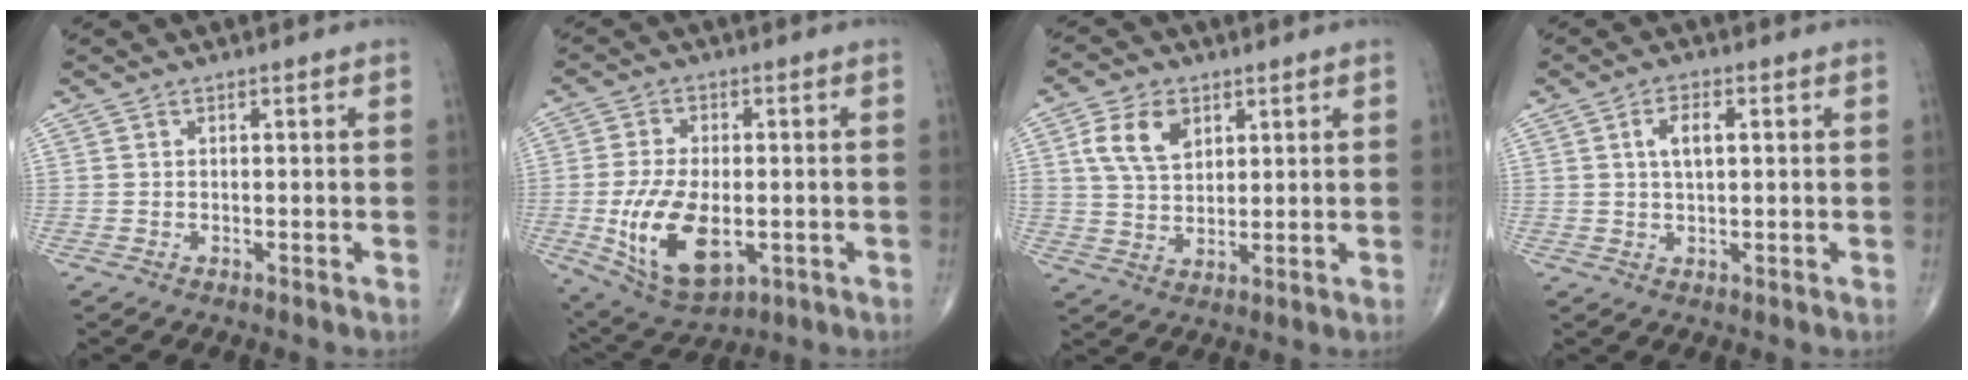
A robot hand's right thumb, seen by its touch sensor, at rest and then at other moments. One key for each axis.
{"total": 14.9, "fx": -3.0, "fy": 8.1, "fz": 12.1, "tx": -0.218, "ty": -0.008, "tz": -0.035}
{"total": 8.5, "fx": 3.5, "fy": 5.5, "fz": 5.4, "tx": -0.089, "ty": -0.010, "tz": 0.068}
{"total": 4.5, "fx": 1.2, "fy": 2.0, "fz": 3.9, "tx": -0.071, "ty": 0.004, "tz": 0.020}